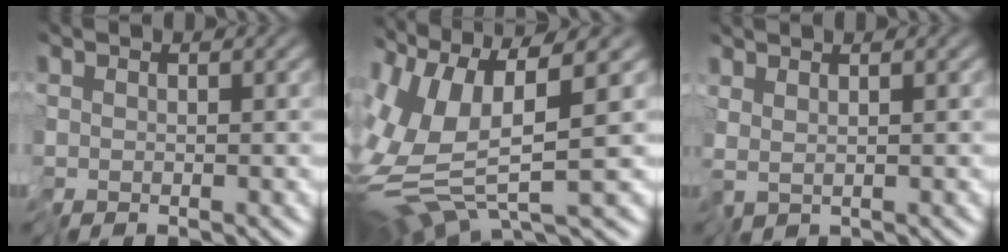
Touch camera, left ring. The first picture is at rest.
{"total": 9.3, "force": [1.3, 2.3, 8.9], "torque": [-0.206, -0.008, 0.033]}
{"total": 1.4, "force": [1.0, -0.6, 0.7], "torque": [-0.016, -0.002, 0.027]}